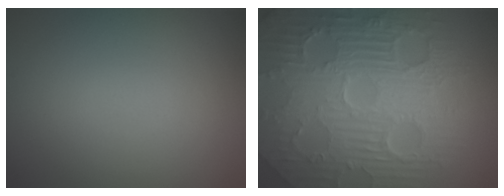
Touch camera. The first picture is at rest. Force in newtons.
{"total": 11.6, "press": 7.4, "slide": 8.9}